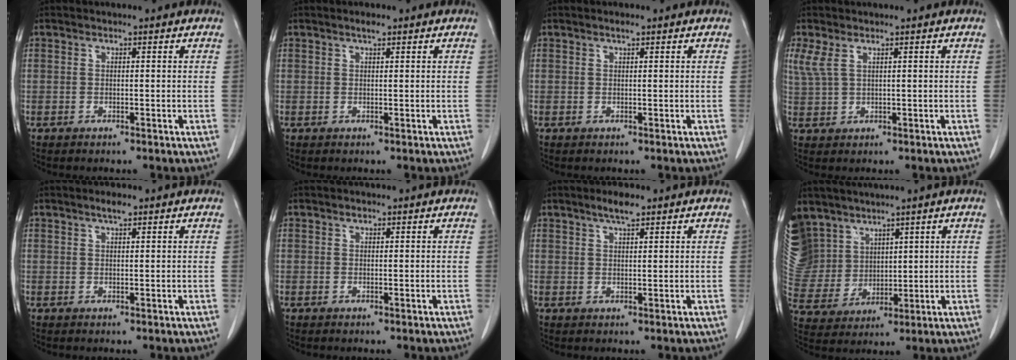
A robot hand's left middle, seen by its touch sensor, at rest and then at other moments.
{"total": 1.1, "force": [0.8, 0.1, 0.7], "torque": [-0.014, 0.001, 0.016]}
{"total": 0.7, "force": [0.6, 0.0, 0.4], "torque": [-0.011, -0.001, 0.011]}
{"total": 2.9, "force": [1.7, 1.2, 2.1], "torque": [-0.062, 0.012, 0.047]}
{"total": 1.7, "force": [1.3, 0.3, 1.1], "torque": [-0.023, 0.002, 0.024]}
{"total": 0.6, "force": [0.5, 0.3, 0.3], "torque": [-0.005, -0.001, 0.008]}
{"total": 3.2, "force": [2.4, 0.6, 2.1], "torque": [-0.041, 0.004, 0.043]}
{"total": 14.8, "force": [10.6, 9.8, 3.0], "torque": [-0.104, 0.024, 0.232]}